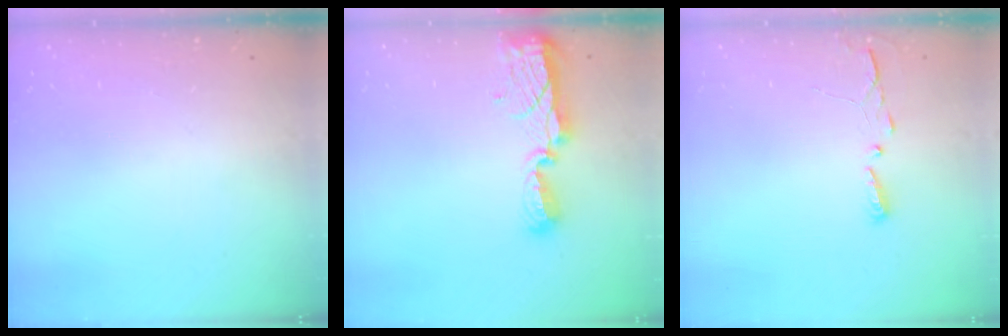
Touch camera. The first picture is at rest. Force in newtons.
{"total": 8.3, "press": 8.3, "slide": 0.8}
{"total": 2.9, "press": 2.9, "slide": 0.4}